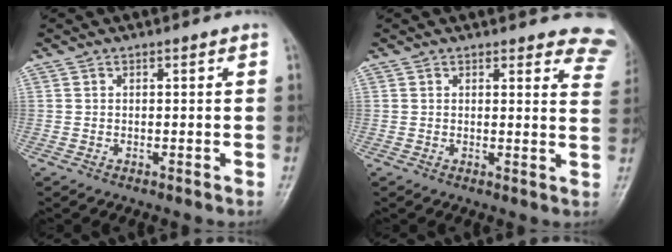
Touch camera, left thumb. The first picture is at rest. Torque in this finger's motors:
{"motor_torque": [0.17, 0.11, 0.07, -0.01, 0.06]}